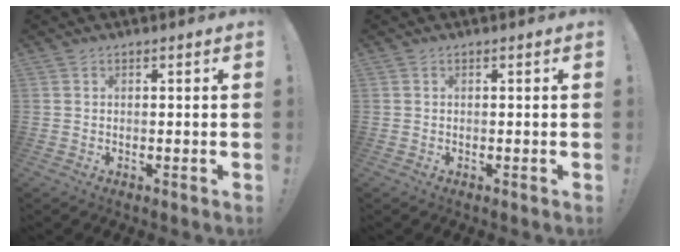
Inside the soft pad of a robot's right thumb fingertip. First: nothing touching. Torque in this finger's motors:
{"motor_torque": [-0.01, -0.01, -0.03, 0.04, 0.00]}